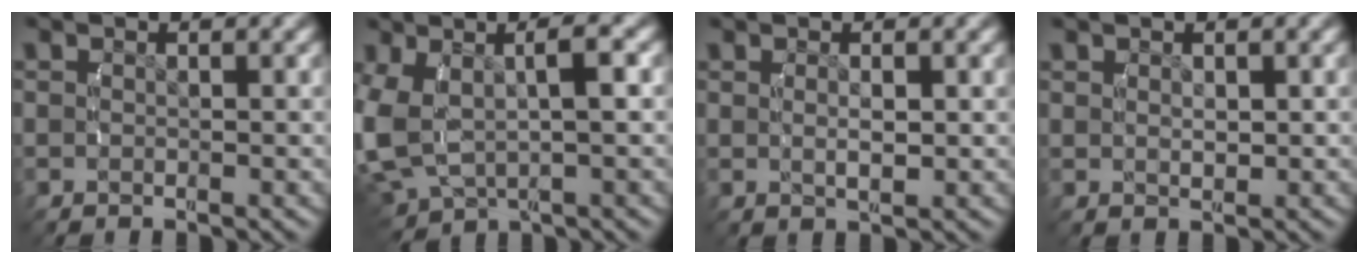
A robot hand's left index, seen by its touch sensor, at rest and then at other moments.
{"total": 8.4, "force": [0.4, 6.0, 5.9], "torque": [-0.146, -0.014, 0.021]}
{"total": 1.5, "force": [0.5, 0.2, 1.4], "torque": [-0.019, -0.003, 0.013]}
{"total": 0.9, "force": [0.5, 0.3, 0.7], "torque": [-0.010, -0.002, 0.015]}